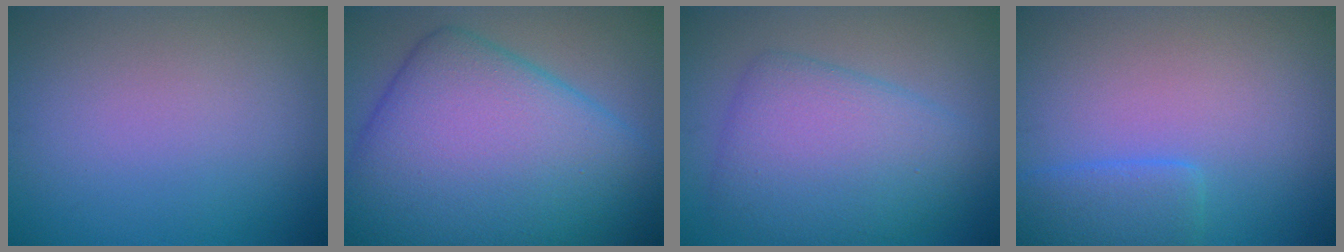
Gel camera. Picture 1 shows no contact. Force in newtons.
{"total": 15.2, "press": 15.2, "slide": 0.1}
{"total": 6.7, "press": 6.7, "slide": 0.1}
{"total": 3.0, "press": 3.0, "slide": 0.2}